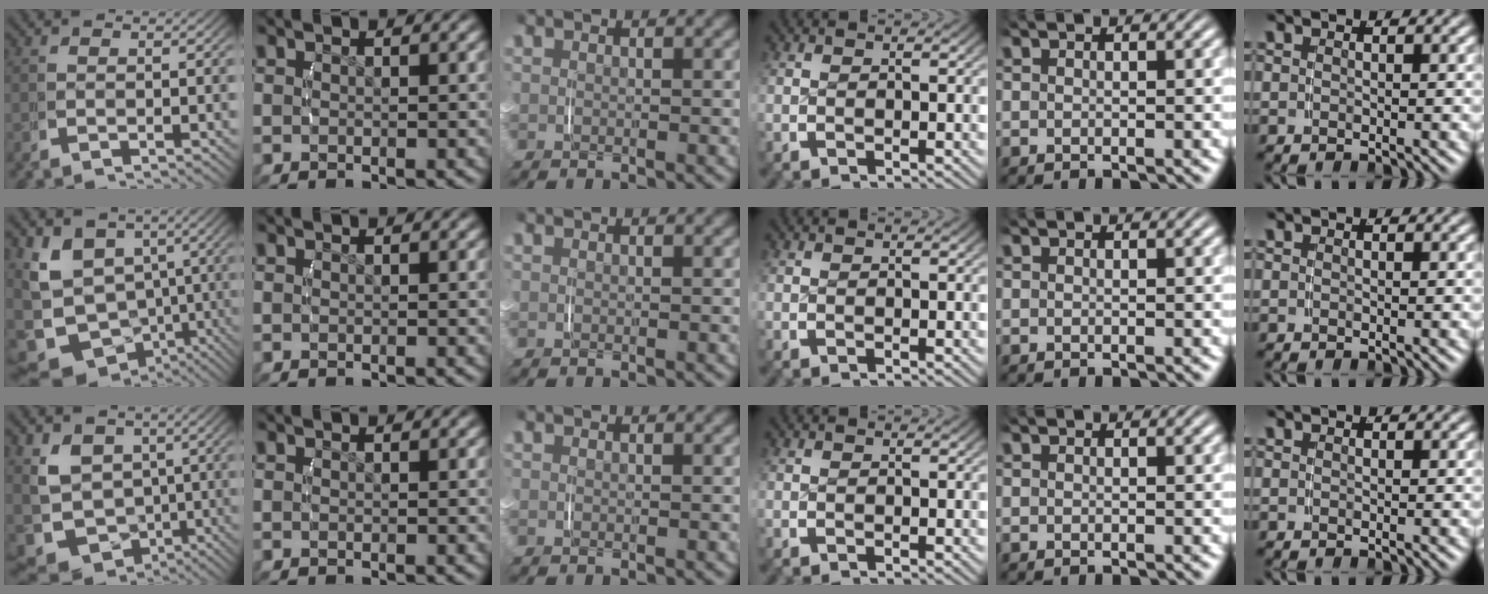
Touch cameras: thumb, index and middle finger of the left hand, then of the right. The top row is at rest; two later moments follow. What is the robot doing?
{"motion": "lift_and_place", "object": "backpack"}